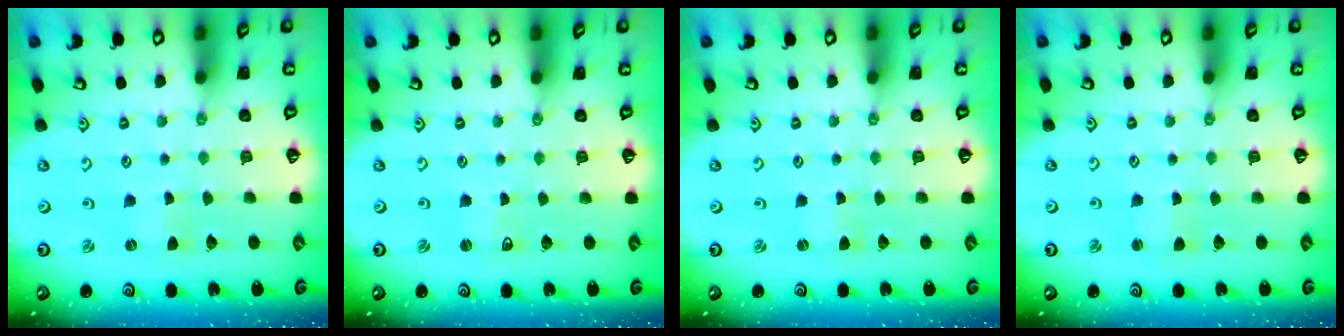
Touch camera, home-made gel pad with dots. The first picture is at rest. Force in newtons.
{"total": 1.4, "press": 1.4, "slide": 0.0}
{"total": 0.0}
{"total": 1.1, "press": 1.0, "slide": 0.2}